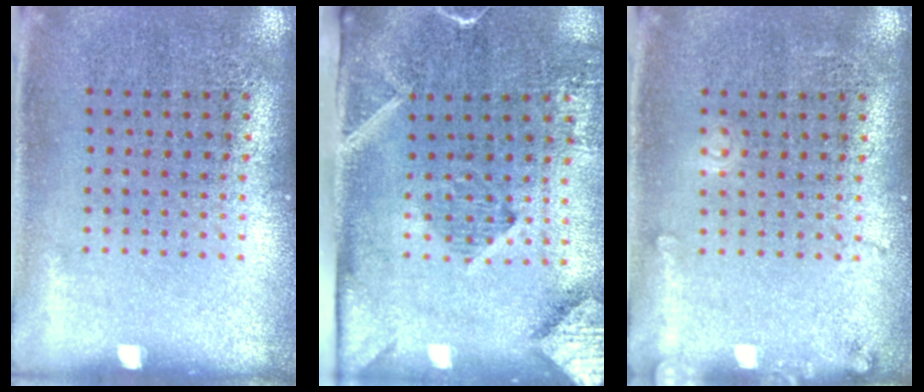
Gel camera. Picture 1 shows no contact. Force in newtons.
{"total": 2.9, "press": 2.2, "slide": 2.0}
{"total": 1.2, "press": 1.2, "slide": 0.1}